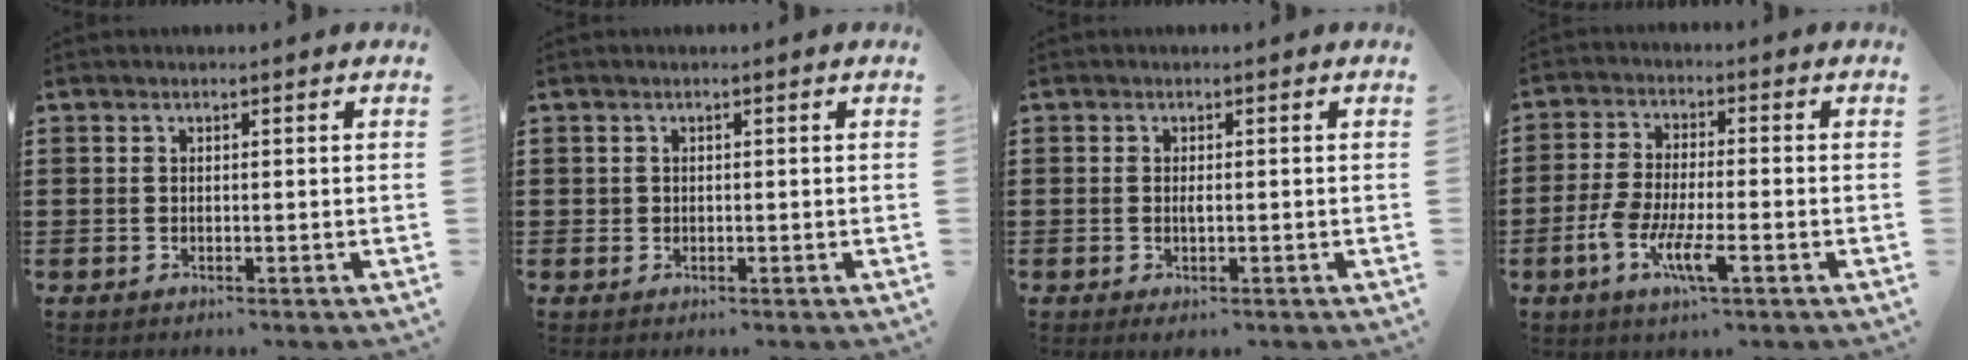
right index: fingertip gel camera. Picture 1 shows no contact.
{"total": 0.7, "force": [0.2, 0.6, 0.1], "torque": [-0.003, 0.004, 0.003]}
{"total": 0.9, "force": [-0.2, 0.2, 0.9], "torque": [-0.018, -0.005, -0.003]}
{"total": 7.1, "force": [-3.2, 1.8, 6.1], "torque": [-0.133, -0.012, -0.062]}